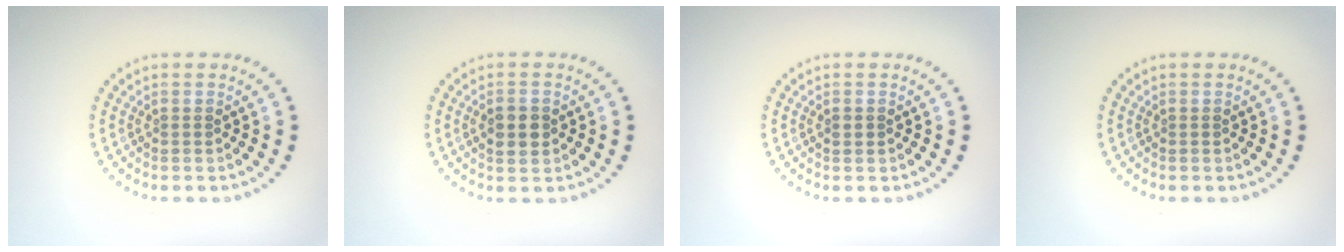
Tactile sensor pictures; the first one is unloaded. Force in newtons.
{"total": 2.6, "press": 2.6, "slide": 0.1}
{"total": 0.9, "press": 0.9, "slide": 0.2}
{"total": 0.0}